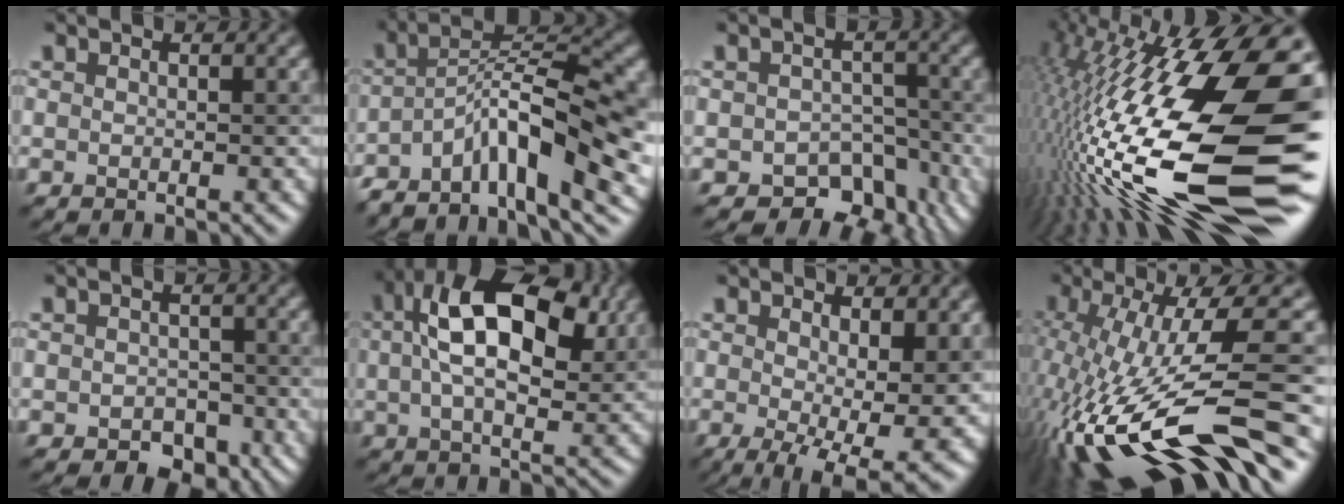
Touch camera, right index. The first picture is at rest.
{"total": 11.1, "force": [-5.1, 3.5, 9.3], "torque": [-0.143, 0.011, -0.099]}
{"total": 5.4, "force": [-3.1, 3.9, 2.1], "torque": [-0.004, 0.000, -0.043]}
{"total": 20.9, "force": [-1.8, 6.5, 19.8], "torque": [-0.362, 0.001, -0.047]}
{"total": 2.6, "force": [-1.1, 1.9, 1.3], "torque": [-0.015, -0.005, -0.020]}
{"total": 12.0, "force": [3.8, 6.2, 9.6], "torque": [-0.165, 0.016, 0.049]}
{"total": 9.0, "force": [-0.4, 3.5, 8.3], "torque": [-0.130, -0.023, 0.007]}
{"total": 15.9, "force": [-5.3, 4.2, 14.4], "torque": [-0.268, 0.001, -0.088]}